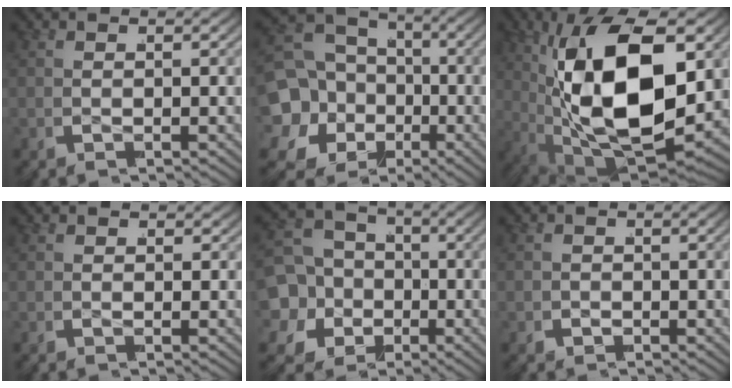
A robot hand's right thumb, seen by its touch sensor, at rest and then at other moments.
{"total": 16.0, "force": [-0.5, 13.6, 8.4], "torque": [-0.189, -0.030, -0.008]}
{"total": 20.5, "force": [-0.5, 11.3, 17.1], "torque": [-0.339, -0.027, 0.010]}
{"total": 1.9, "force": [0.3, 1.4, 1.2], "torque": [-0.016, -0.008, 0.004]}
{"total": 13.9, "force": [-0.2, 12.1, 6.8], "torque": [-0.147, -0.022, -0.012]}
{"total": 0.8, "force": [-0.5, 0.6, -0.1], "torque": [0.007, 0.005, -0.012]}